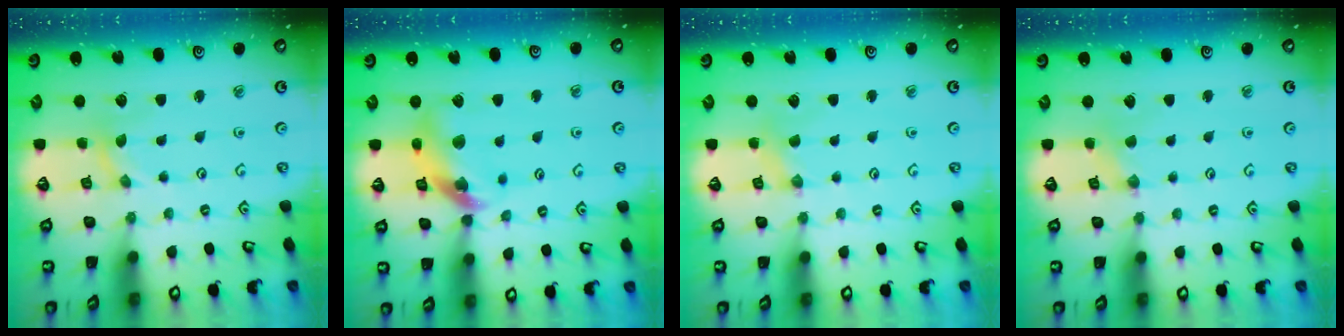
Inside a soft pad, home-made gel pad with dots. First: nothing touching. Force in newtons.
{"total": 13.7, "press": 13.6, "slide": 1.6}
{"total": 2.2, "press": 2.2, "slide": 0.4}
{"total": 1.2, "press": 1.1, "slide": 0.3}